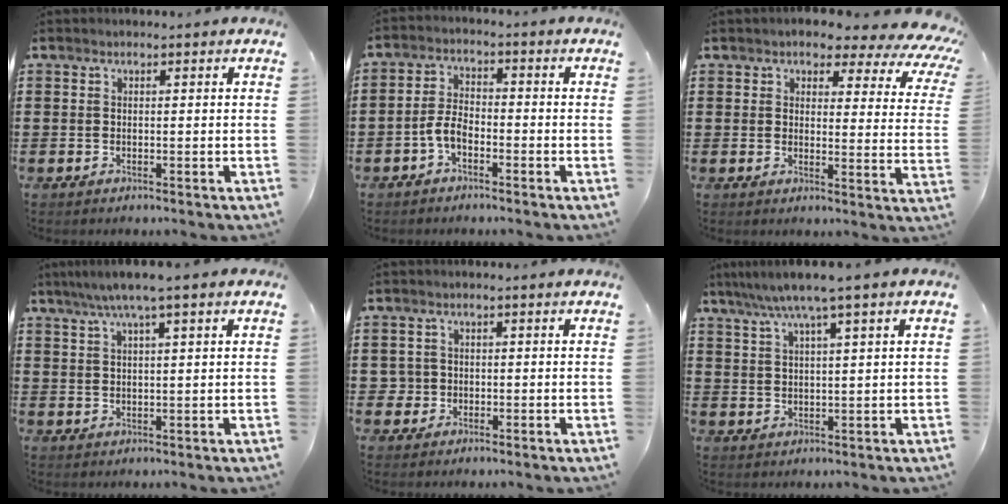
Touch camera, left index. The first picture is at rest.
{"total": 3.9, "force": [-2.1, 1.8, 2.7], "torque": [-0.071, 0.002, -0.047]}
{"total": 3.7, "force": [3.0, 1.3, 1.8], "torque": [-0.045, -0.020, 0.044]}
{"total": 4.2, "force": [2.4, 0.0, 3.4], "torque": [-0.069, 0.002, 0.041]}
{"total": 1.8, "force": [-0.3, 1.7, 0.1], "torque": [-0.013, 0.004, -0.010]}
{"total": 5.3, "force": [3.5, -0.4, 4.0], "torque": [-0.087, -0.009, 0.058]}